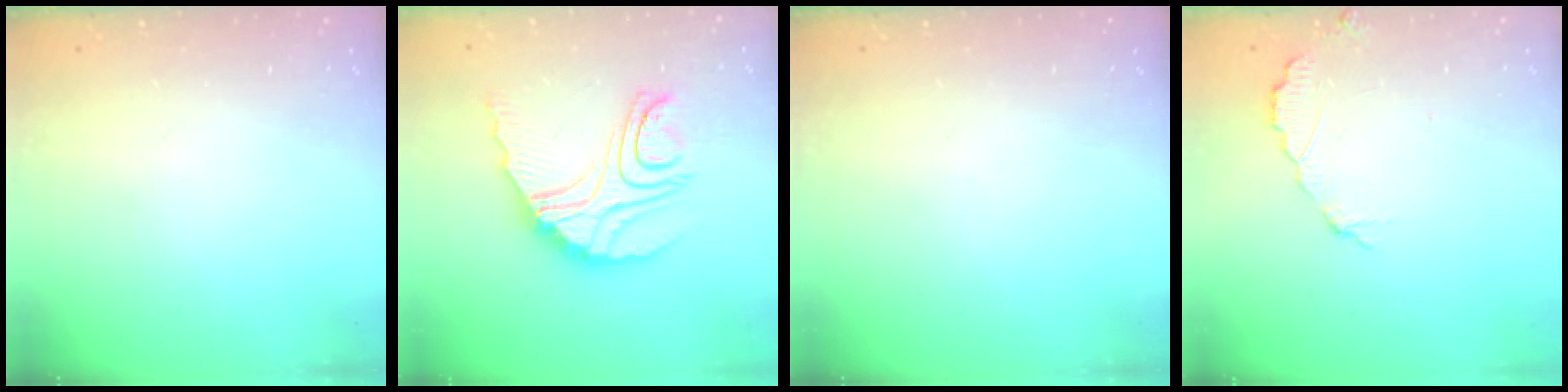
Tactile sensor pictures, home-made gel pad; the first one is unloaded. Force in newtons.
{"total": 14.4, "press": 14.3, "slide": 1.4}
{"total": 0.0}
{"total": 3.7, "press": 3.7, "slide": 0.4}